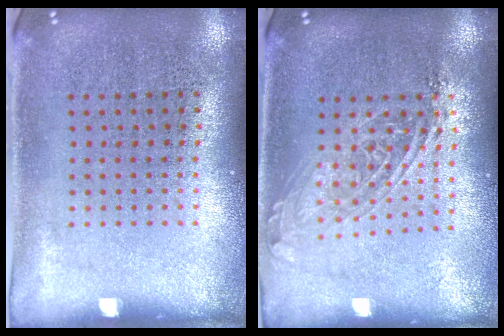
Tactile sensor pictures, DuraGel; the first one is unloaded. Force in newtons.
{"total": 1.6, "press": 1.3, "slide": 0.8}